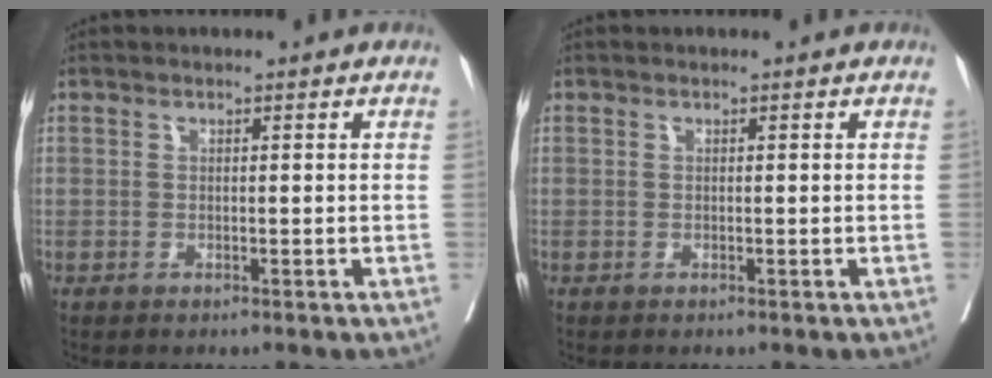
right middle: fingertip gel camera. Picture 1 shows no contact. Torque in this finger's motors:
{"motor_torque": [0.00, 0.00, 0.00, 0.00]}